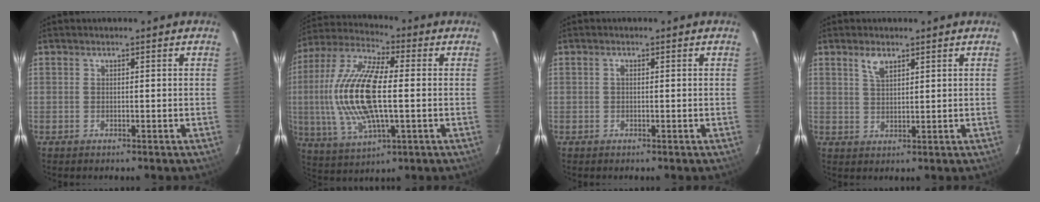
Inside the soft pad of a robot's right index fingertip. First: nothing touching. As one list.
[{"total": 18.9, "force": [-0.2, 7.3, 17.5], "torque": [-0.360, 0.002, -0.006]}, {"total": 0.6, "force": [0.0, 0.3, 0.5], "torque": [-0.008, 0.004, -0.001]}, {"total": 3.3, "force": [2.1, 1.4, 2.1], "torque": [-0.038, 0.003, 0.041]}]